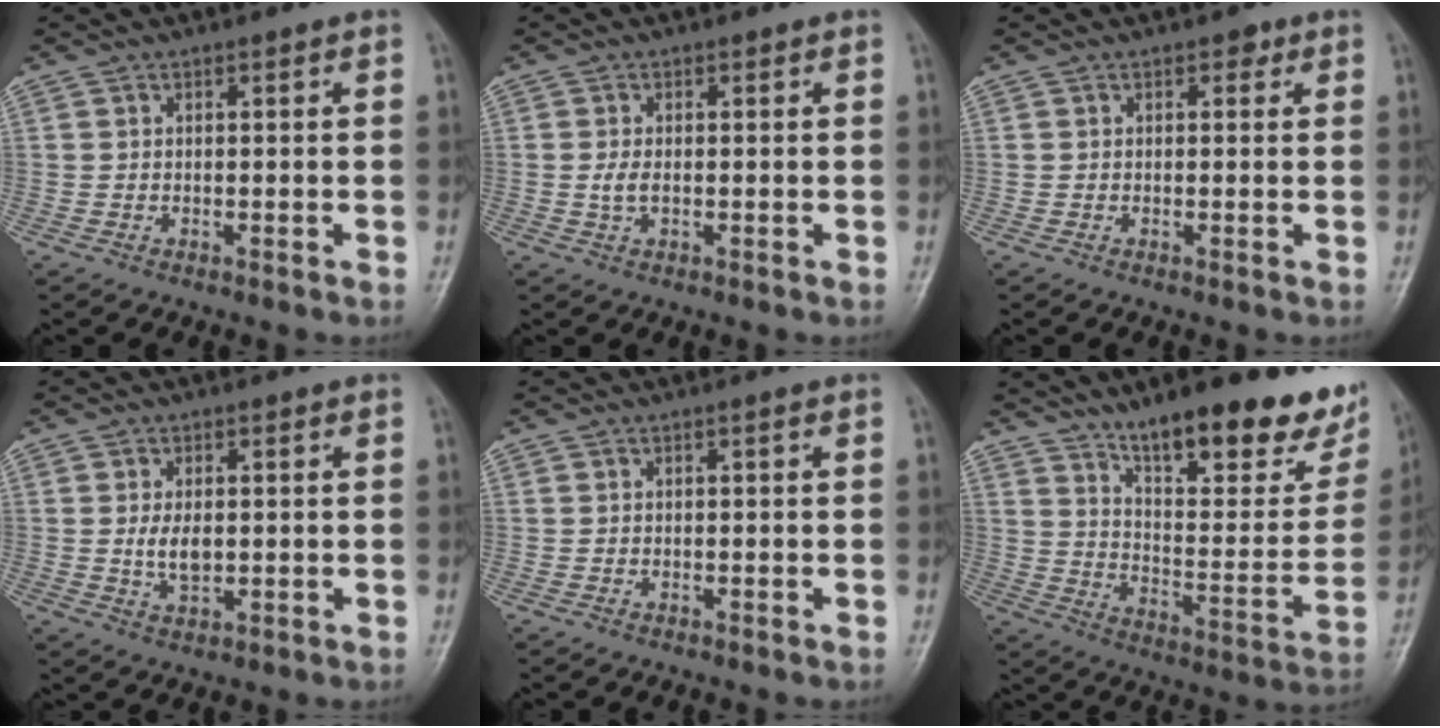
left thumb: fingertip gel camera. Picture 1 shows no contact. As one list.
[{"total": 2.1, "force": [-0.1, 1.2, 1.7], "torque": [-0.037, -0.003, -0.004]}, {"total": 1.4, "force": [0.7, 1.0, 0.7], "torque": [0.005, 0.000, 0.003]}, {"total": 4.3, "force": [0.2, 2.5, 3.4], "torque": [-0.059, -0.008, 0.007]}, {"total": 0.0}, {"total": 25.2, "force": [17.3, 7.9, 16.5], "torque": [-0.184, -0.094, 0.259]}]